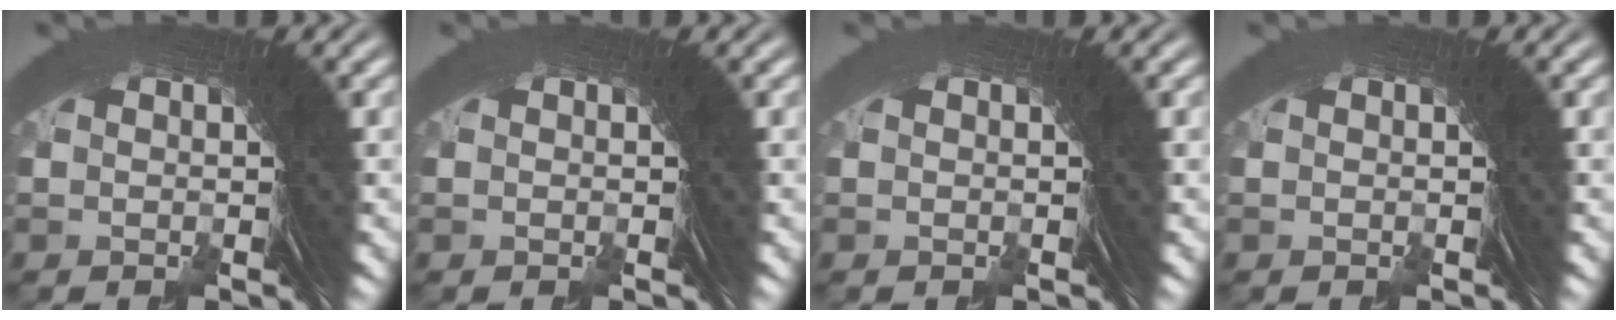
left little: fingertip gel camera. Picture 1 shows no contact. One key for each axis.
{"total": 0.0}
{"total": 0.5, "fx": -0.1, "fy": -0.4, "fz": -0.3, "tx": 0.007, "ty": 0.001, "tz": -0.002}
{"total": 0.0}